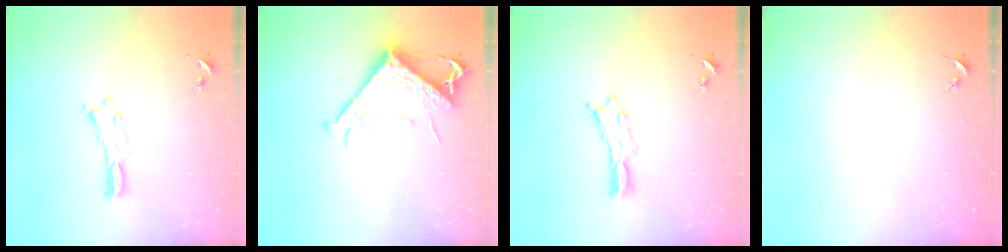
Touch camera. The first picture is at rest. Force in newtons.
{"total": 8.2, "press": 8.1, "slide": 1.1}
{"total": 0.0}
{"total": 0.0}